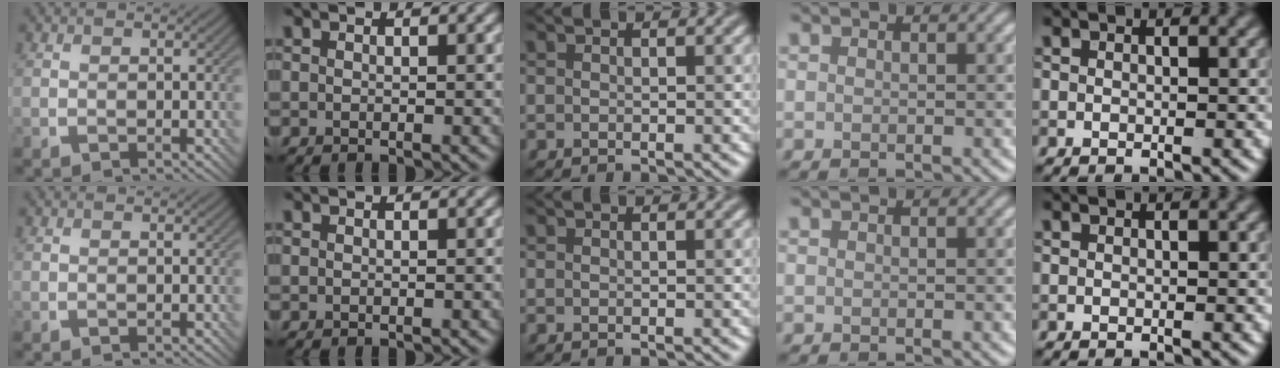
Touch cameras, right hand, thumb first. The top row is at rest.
{}